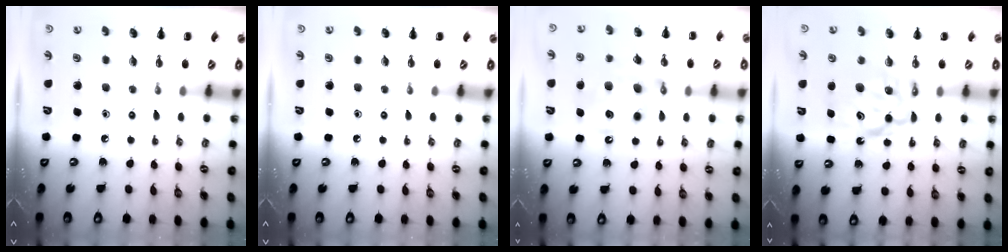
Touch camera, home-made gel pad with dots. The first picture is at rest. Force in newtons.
{"total": 0.0}
{"total": 12.6, "press": 12.2, "slide": 3.1}
{"total": 9.0, "press": 8.7, "slide": 2.4}